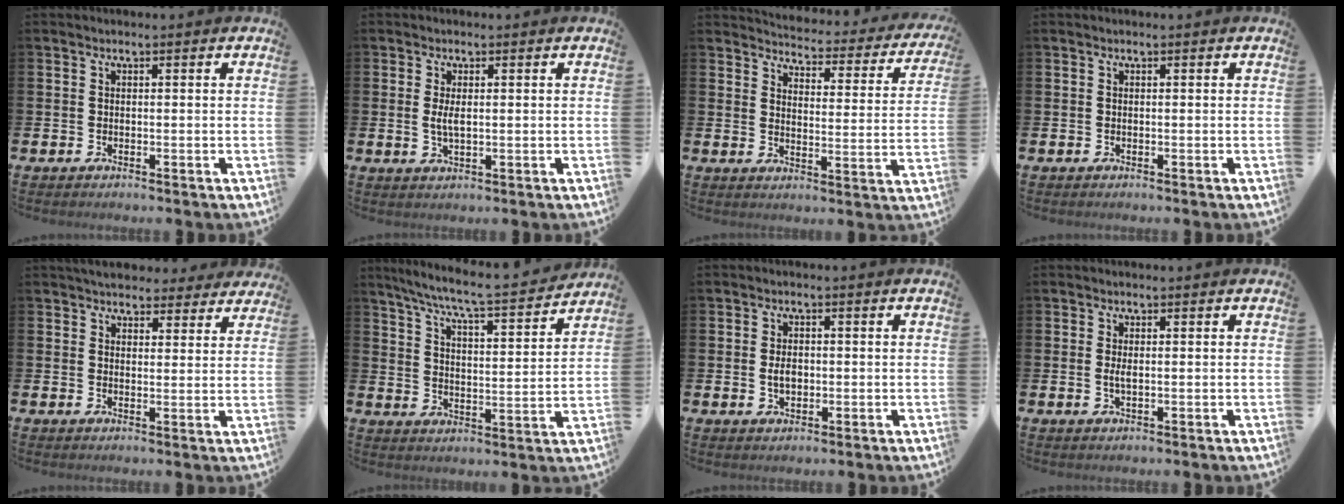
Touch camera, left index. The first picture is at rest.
{"total": 2.4, "force": [0.4, 0.9, 2.2], "torque": [-0.043, 0.002, 0.005]}
{"total": 3.8, "force": [3.7, 0.8, 0.6], "torque": [-0.029, -0.038, 0.054]}
{"total": 0.0}
{"total": 4.9, "force": [4.6, 1.6, 0.3], "torque": [-0.013, -0.027, 0.083]}
{"total": 7.5, "force": [6.9, 0.0, 3.0], "torque": [-0.087, -0.052, 0.116]}
{"total": 2.4, "force": [0.0, 1.6, 1.8], "torque": [-0.027, 0.002, -0.003]}
{"total": 1.4, "force": [0.1, 0.5, 1.3], "torque": [-0.024, 0.001, 0.001]}